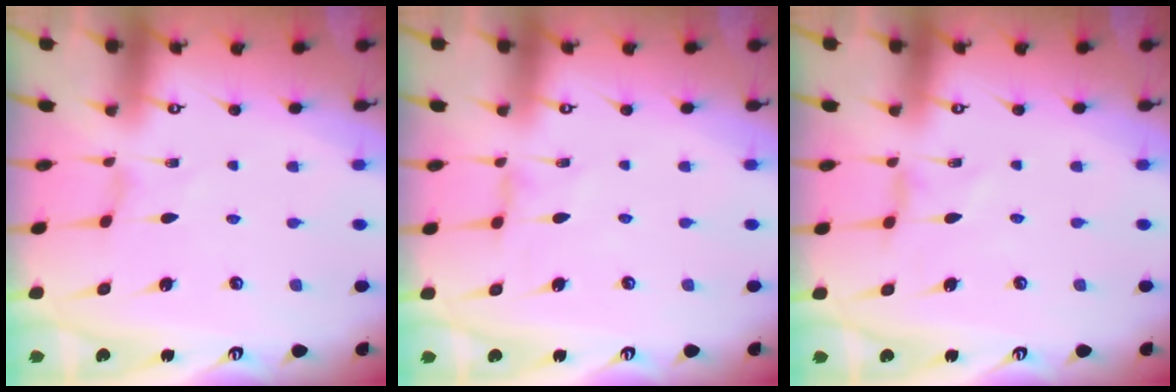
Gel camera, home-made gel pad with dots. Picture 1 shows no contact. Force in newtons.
{"total": 1.5, "press": 1.4, "slide": 0.4}
{"total": 1.5, "press": 1.5, "slide": 0.3}